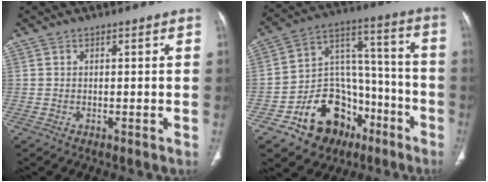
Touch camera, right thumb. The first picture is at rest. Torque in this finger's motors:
{"motor_torque": [2.20, 0.28, 1.46, -1.31, 0.06]}